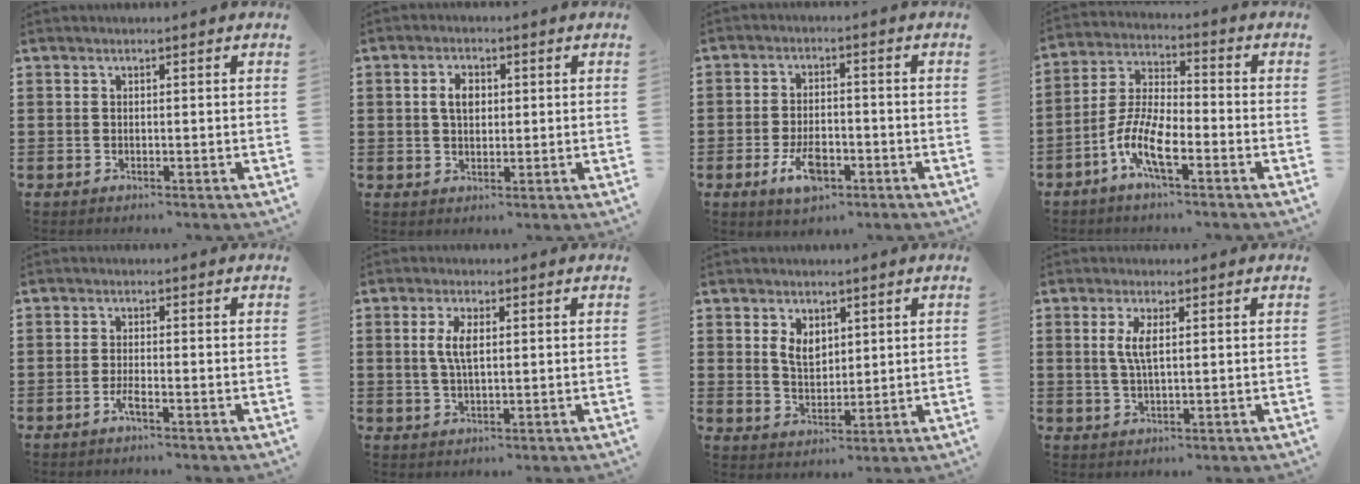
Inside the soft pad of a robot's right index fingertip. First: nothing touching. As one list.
[{"total": 3.6, "force": [0.6, 2.2, 2.8], "torque": [-0.053, 0.009, 0.006]}, {"total": 6.2, "force": [-2.8, 2.9, 4.7], "torque": [-0.102, 0.000, -0.054]}, {"total": 8.0, "force": [-4.2, 2.5, 6.4], "torque": [-0.161, -0.010, -0.087]}, {"total": 2.0, "force": [-1.2, 0.2, 1.6], "torque": [-0.035, -0.006, -0.024]}, {"total": 4.4, "force": [0.8, 1.7, 4.0], "torque": [-0.083, 0.008, 0.011]}, {"total": 4.2, "force": [1.8, 2.9, 2.4], "torque": [-0.049, 0.007, 0.030]}, {"total": 3.8, "force": [1.0, 1.1, 3.6], "torque": [-0.073, 0.006, 0.014]}]